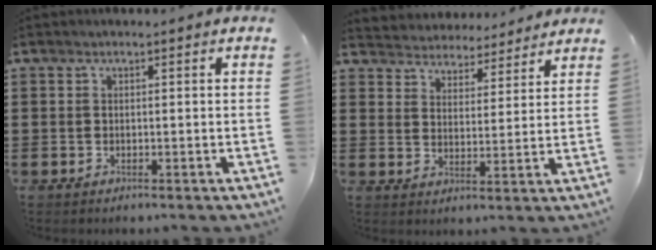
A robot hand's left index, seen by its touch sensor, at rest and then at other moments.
{"total": 4.1, "force": [4.0, 0.3, -0.7], "torque": [-0.010, -0.028, 0.068]}